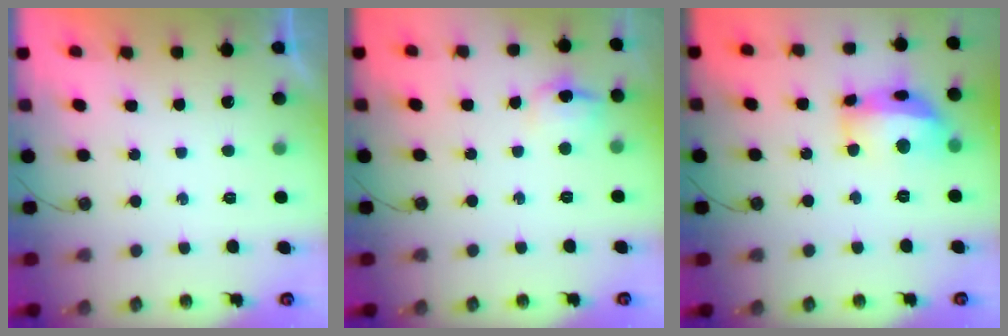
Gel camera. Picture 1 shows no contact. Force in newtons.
{"total": 9.1, "press": 9.1, "slide": 0.9}
{"total": 15.6, "press": 15.4, "slide": 1.9}